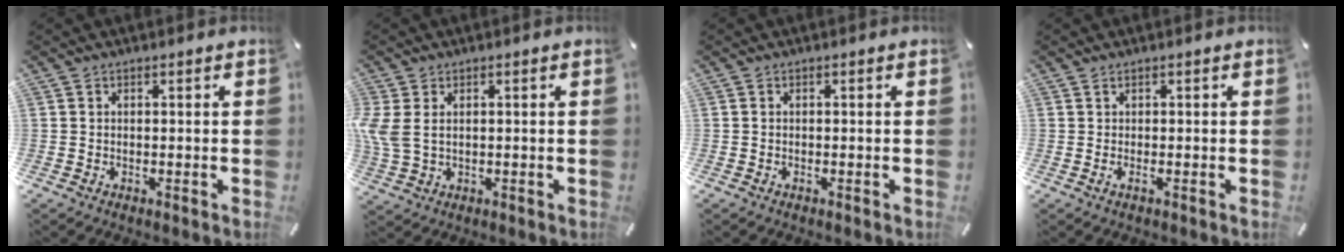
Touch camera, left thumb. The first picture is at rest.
{"total": 4.8, "force": [1.4, 2.9, 3.6], "torque": [-0.091, -0.005, 0.024]}
{"total": 0.0}
{"total": 1.2, "force": [0.0, 0.1, 1.2], "torque": [-0.021, -0.006, 0.001]}